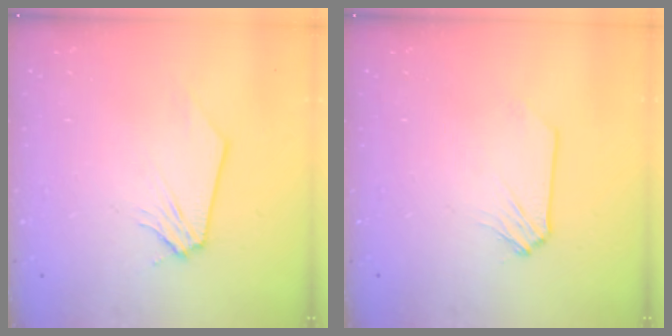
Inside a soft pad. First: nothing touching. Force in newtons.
{"total": 0.7, "press": 0.7, "slide": 0.1}